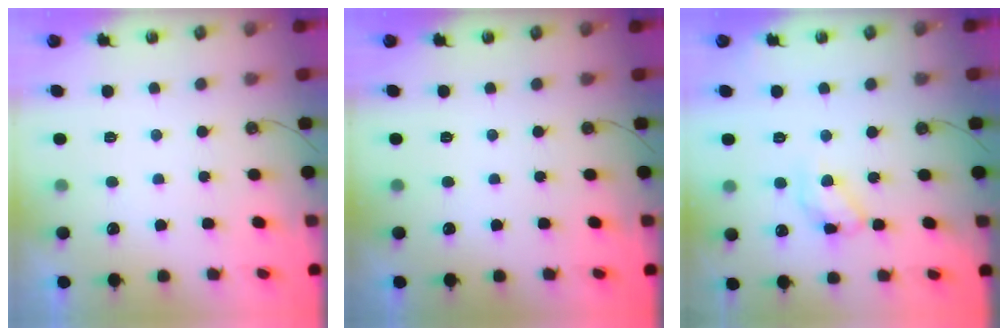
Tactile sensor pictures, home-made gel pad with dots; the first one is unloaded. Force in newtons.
{"total": 0.0}
{"total": 11.6, "press": 11.6, "slide": 0.1}